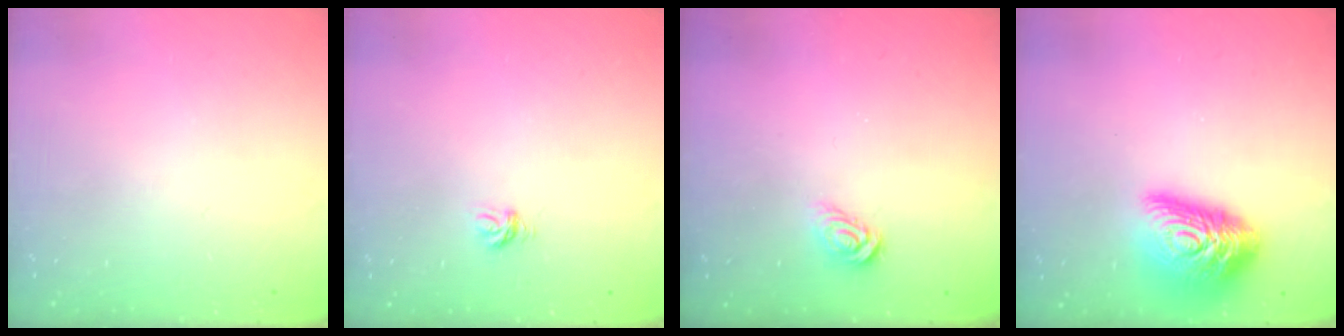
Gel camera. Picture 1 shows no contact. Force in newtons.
{"total": 3.8, "press": 3.8, "slide": 0.2}
{"total": 3.8, "press": 3.7, "slide": 0.4}
{"total": 16.3, "press": 16.2, "slide": 1.7}